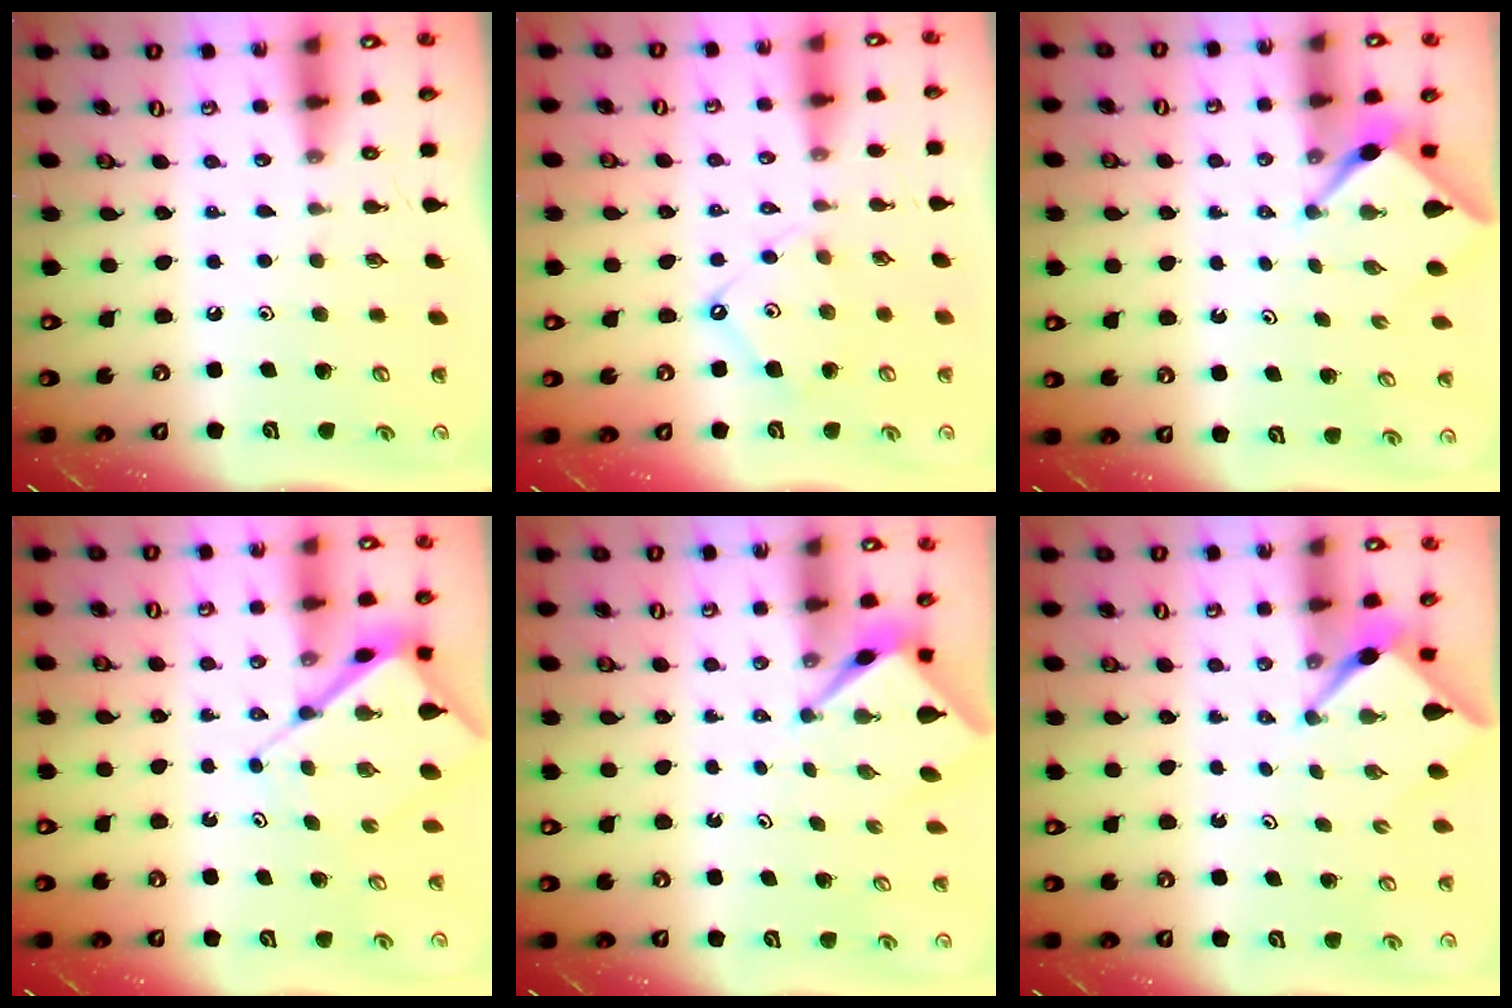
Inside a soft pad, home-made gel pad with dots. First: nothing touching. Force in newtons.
{"total": 8.5, "press": 8.4, "slide": 0.9}
{"total": 2.3, "press": 2.3, "slide": 0.3}
{"total": 8.0, "press": 7.9, "slide": 0.9}
{"total": 2.6, "press": 2.6, "slide": 0.2}
{"total": 2.7, "press": 2.7, "slide": 0.3}